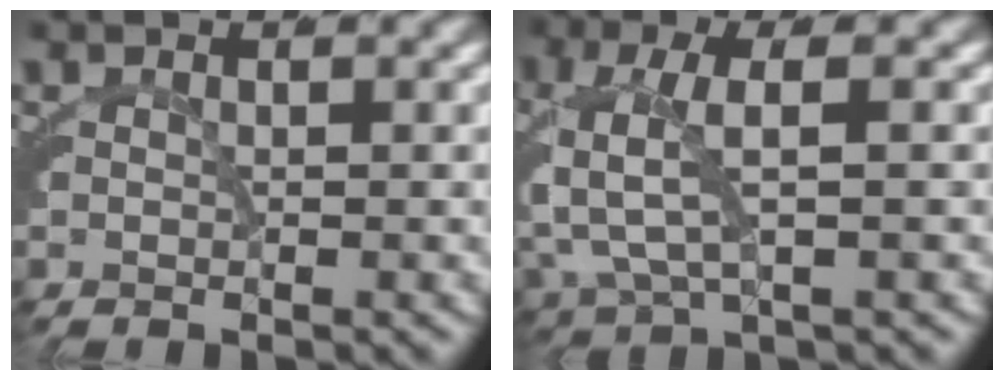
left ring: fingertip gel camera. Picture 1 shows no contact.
{"total": 4.6, "force": [0.5, 2.0, 4.1], "torque": [-0.106, 0.003, 0.015]}